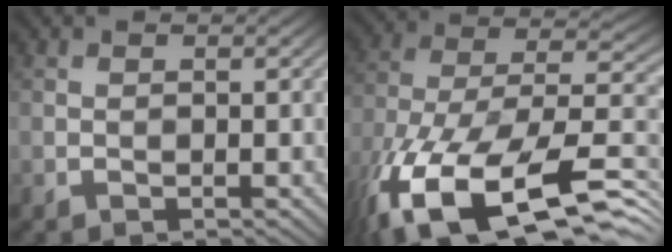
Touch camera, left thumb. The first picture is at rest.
{"total": 20.1, "force": [-11.2, 9.6, 13.7], "torque": [-0.296, -0.038, -0.172]}